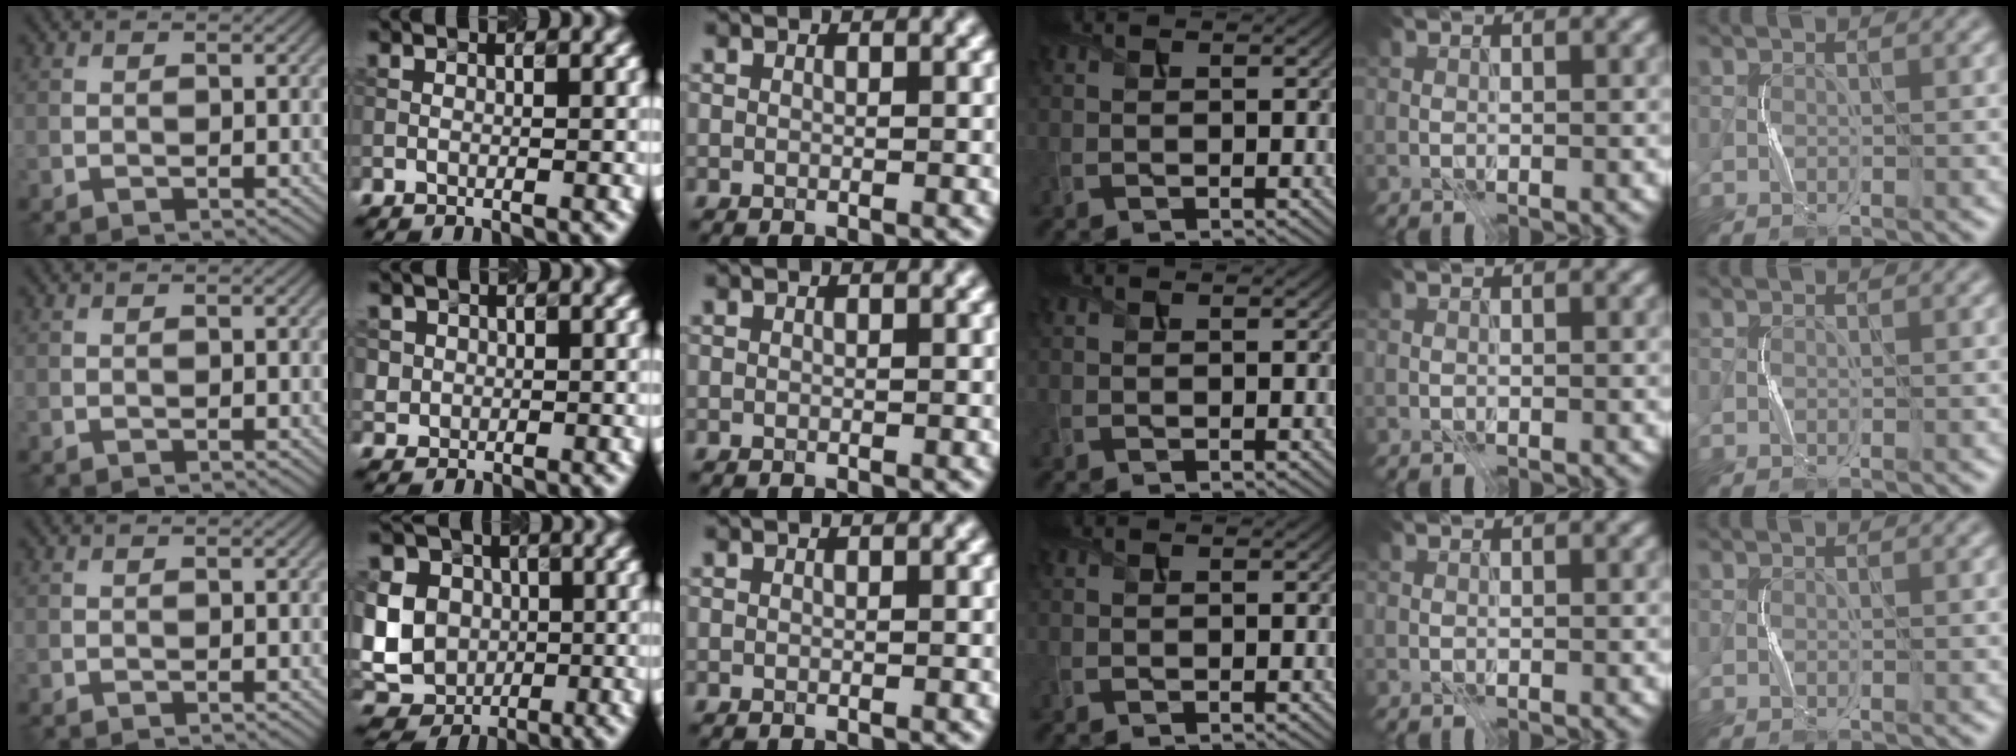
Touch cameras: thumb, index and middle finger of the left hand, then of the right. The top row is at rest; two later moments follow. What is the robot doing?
{"motion": "press", "object": "toy piano key"}